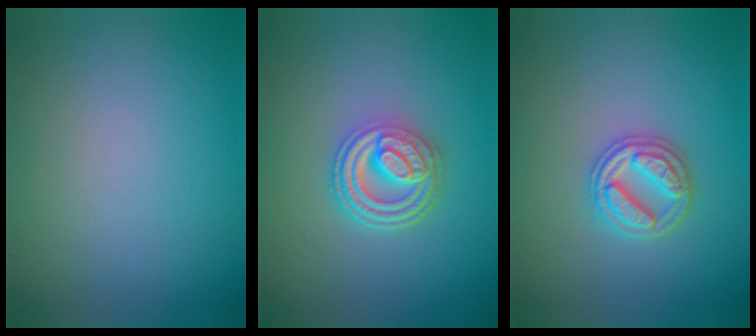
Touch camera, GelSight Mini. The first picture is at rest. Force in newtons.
{"total": 4.8, "press": 3.7, "slide": 3.1}
{"total": 3.0, "press": 2.9, "slide": 0.4}